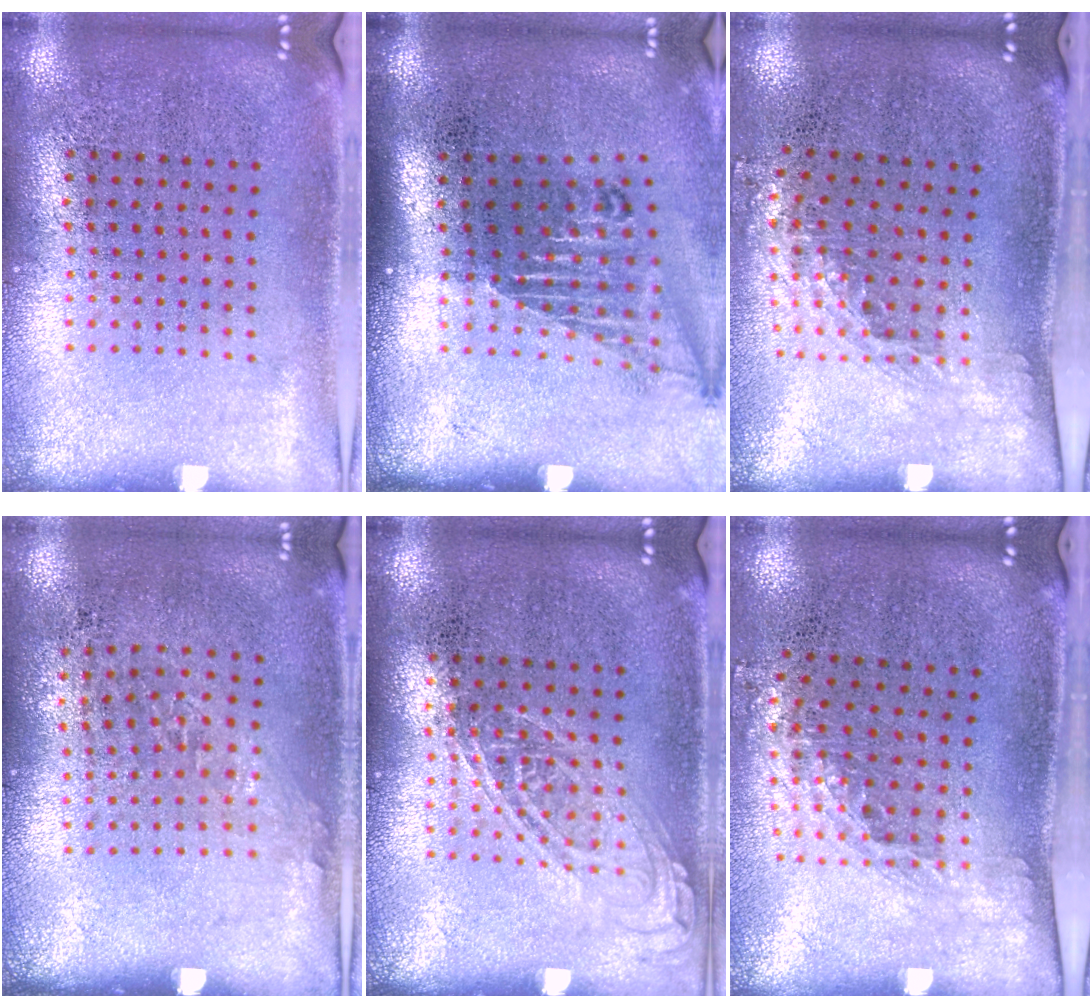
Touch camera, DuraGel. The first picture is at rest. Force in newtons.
{"total": 1.6, "press": 1.2, "slide": 1.1}
{"total": 1.5, "press": 1.1, "slide": 1.0}
{"total": 0.9, "press": 0.7, "slide": 0.7}
{"total": 1.0, "press": 1.0, "slide": 0.1}
{"total": 1.5, "press": 1.1, "slide": 1.0}